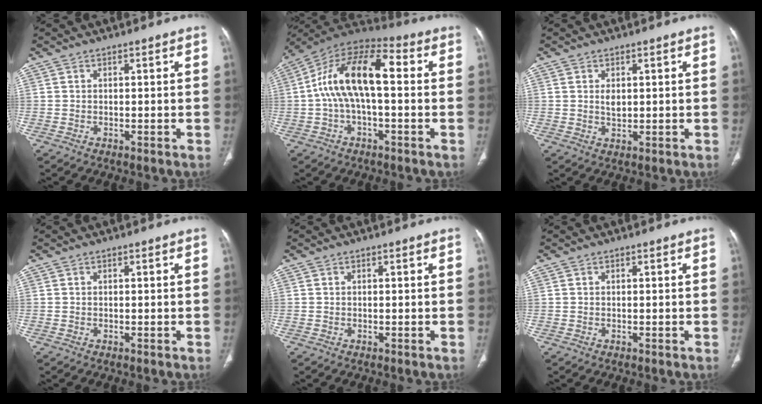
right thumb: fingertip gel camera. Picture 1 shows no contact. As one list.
[{"total": 15.4, "force": [0.7, 7.1, 13.6], "torque": [-0.247, 0.051, 0.003]}, {"total": 2.1, "force": [0.6, 1.2, 1.6], "torque": [-0.026, -0.005, 0.014]}, {"total": 0.0}, {"total": 0.0}, {"total": 0.0}]